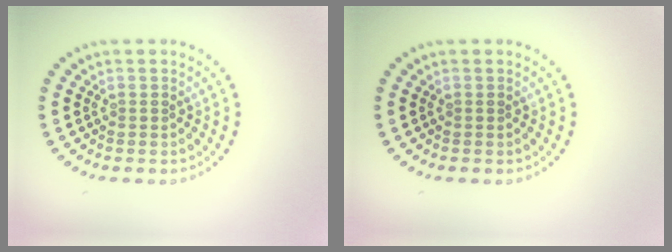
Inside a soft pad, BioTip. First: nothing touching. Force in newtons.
{"total": 0.0}